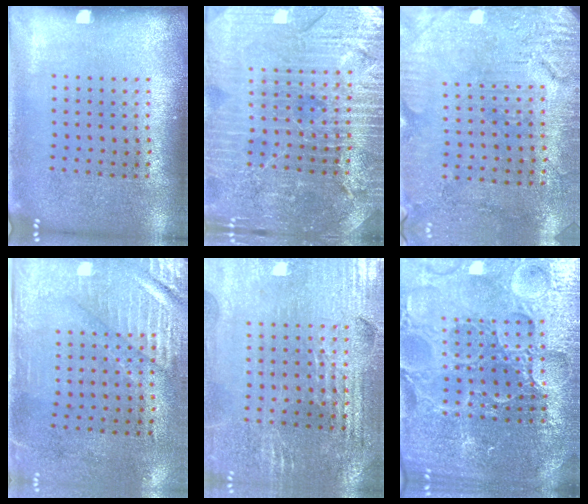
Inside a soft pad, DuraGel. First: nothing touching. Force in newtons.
{"total": 5.0, "press": 4.6, "slide": 1.9}
{"total": 3.2, "press": 2.8, "slide": 1.5}
{"total": 2.9, "press": 2.5, "slide": 1.5}
{"total": 2.9, "press": 2.8, "slide": 0.4}
{"total": 5.7, "press": 5.2, "slide": 2.4}